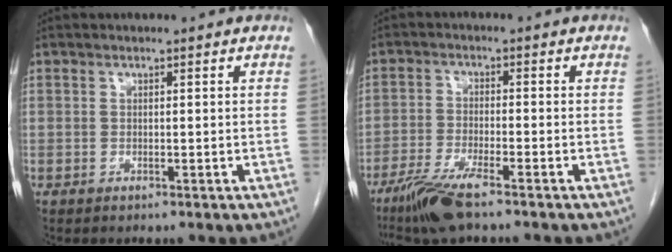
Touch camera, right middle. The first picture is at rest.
{"total": 7.3, "force": [-5.2, 0.6, 5.1], "torque": [-0.103, -0.020, -0.100]}